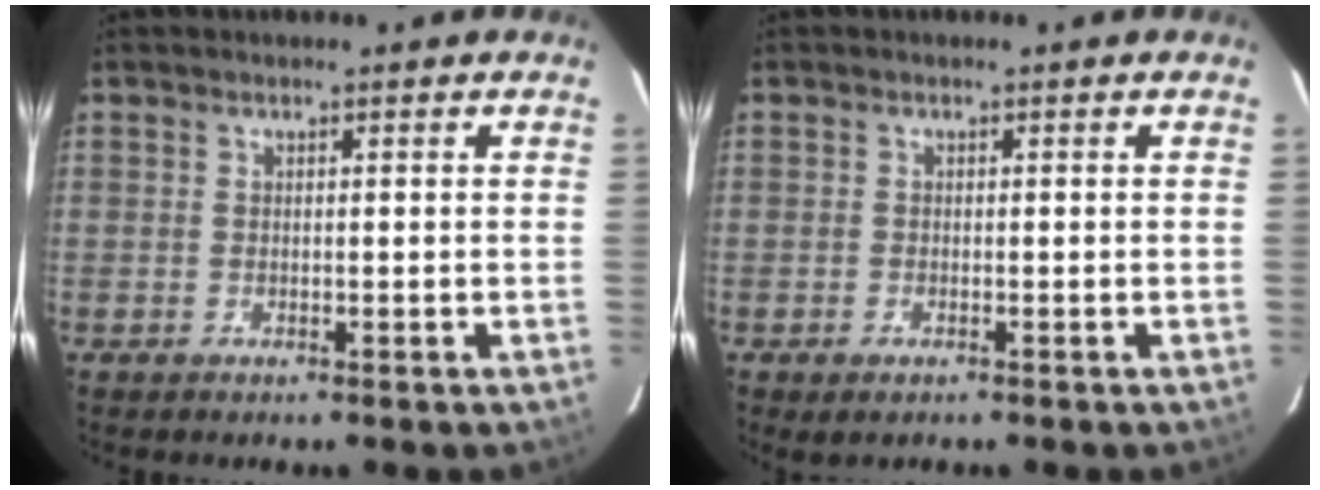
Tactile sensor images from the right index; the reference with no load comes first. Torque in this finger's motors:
{"motor_torque": [0.10, 0.01, -0.09, 0.00]}